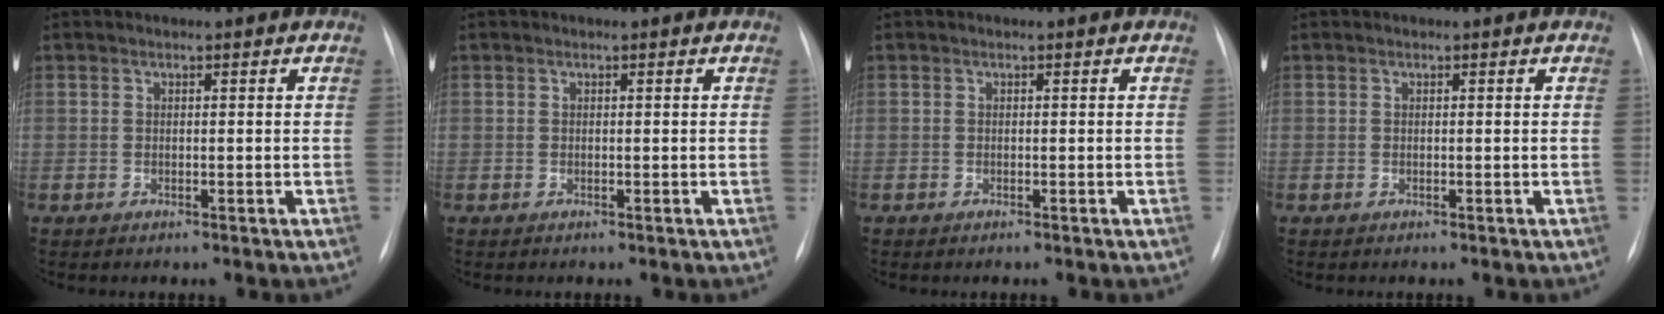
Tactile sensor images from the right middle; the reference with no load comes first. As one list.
[{"total": 0.0}, {"total": 0.0}, {"total": 0.0}]